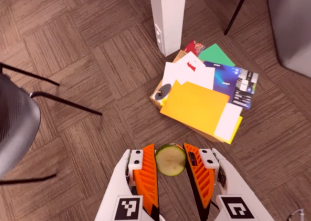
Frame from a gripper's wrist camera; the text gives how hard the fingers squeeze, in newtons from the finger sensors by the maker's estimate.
{"total": 9.1, "left": 9.2, "right": 9.1}